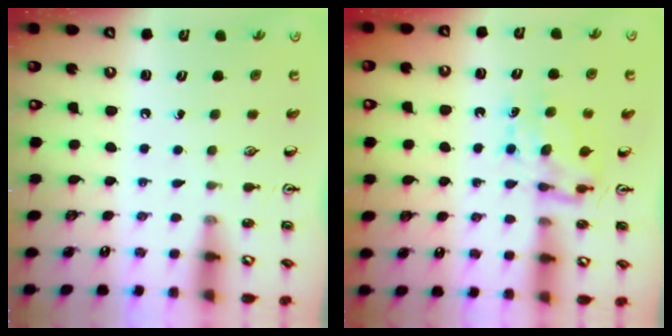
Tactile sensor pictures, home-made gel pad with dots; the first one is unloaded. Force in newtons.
{"total": 6.7, "press": 6.6, "slide": 0.7}